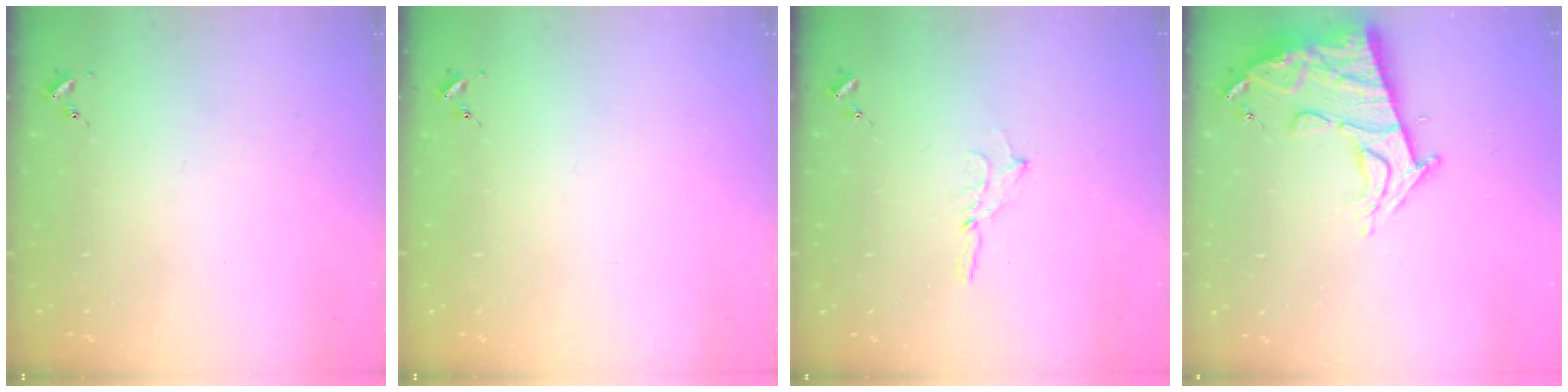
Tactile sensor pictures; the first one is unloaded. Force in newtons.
{"total": 0.0}
{"total": 2.5, "press": 2.5, "slide": 0.2}
{"total": 14.4, "press": 14.3, "slide": 1.2}